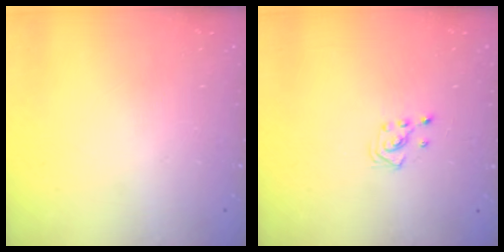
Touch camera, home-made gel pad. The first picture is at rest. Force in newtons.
{"total": 2.6, "press": 2.6, "slide": 0.3}